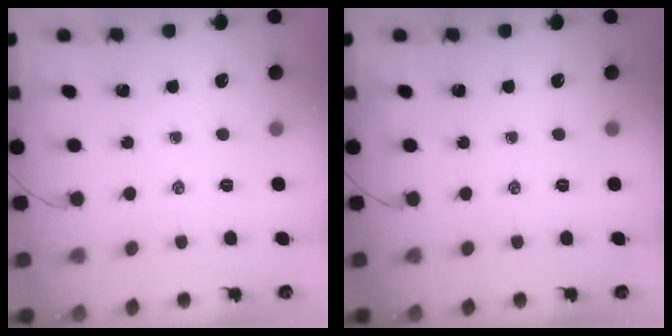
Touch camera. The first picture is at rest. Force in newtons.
{"total": 0.0}